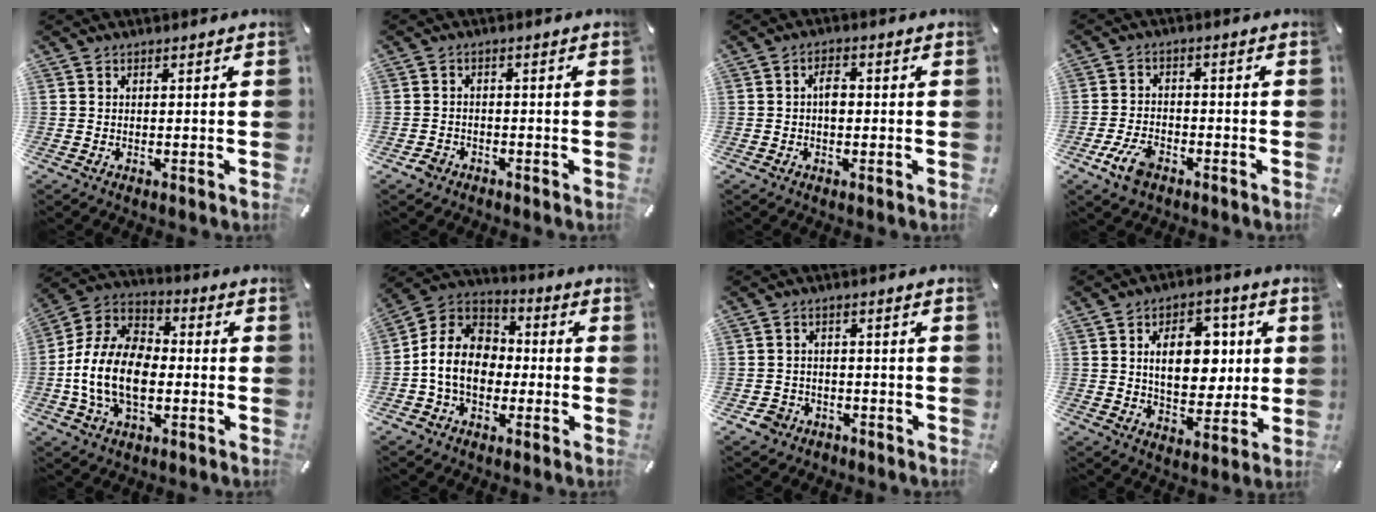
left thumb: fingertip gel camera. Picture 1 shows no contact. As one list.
[{"total": 2.4, "force": [-1.7, 1.7, 0.5], "torque": [-0.008, 0.010, -0.035]}, {"total": 3.2, "force": [-0.2, 1.9, 2.6], "torque": [-0.042, 0.004, -0.006]}, {"total": 6.6, "force": [-3.6, 3.9, 4.0], "torque": [-0.100, 0.008, -0.071]}, {"total": 15.1, "force": [-4.4, 10.0, 10.4], "torque": [-0.243, 0.019, -0.088]}, {"total": 12.0, "force": [-2.9, 9.9, 6.2], "torque": [-0.154, 0.025, -0.053]}, {"total": 4.3, "force": [-2.5, 3.4, 1.0], "torque": [-0.019, 0.012, -0.047]}, {"total": 13.9, "force": [2.4, 9.3, 10.0], "torque": [-0.144, 0.000, 0.038]}]